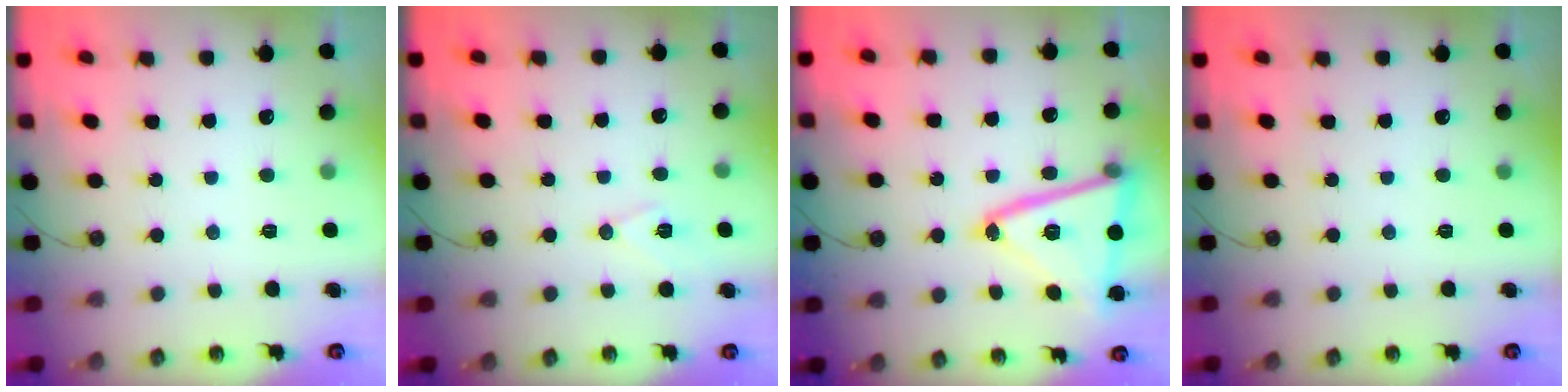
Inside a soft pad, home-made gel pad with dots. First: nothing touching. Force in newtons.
{"total": 7.1, "press": 6.1, "slide": 3.7}
{"total": 21.1, "press": 21.0, "slide": 1.8}
{"total": 0.0}